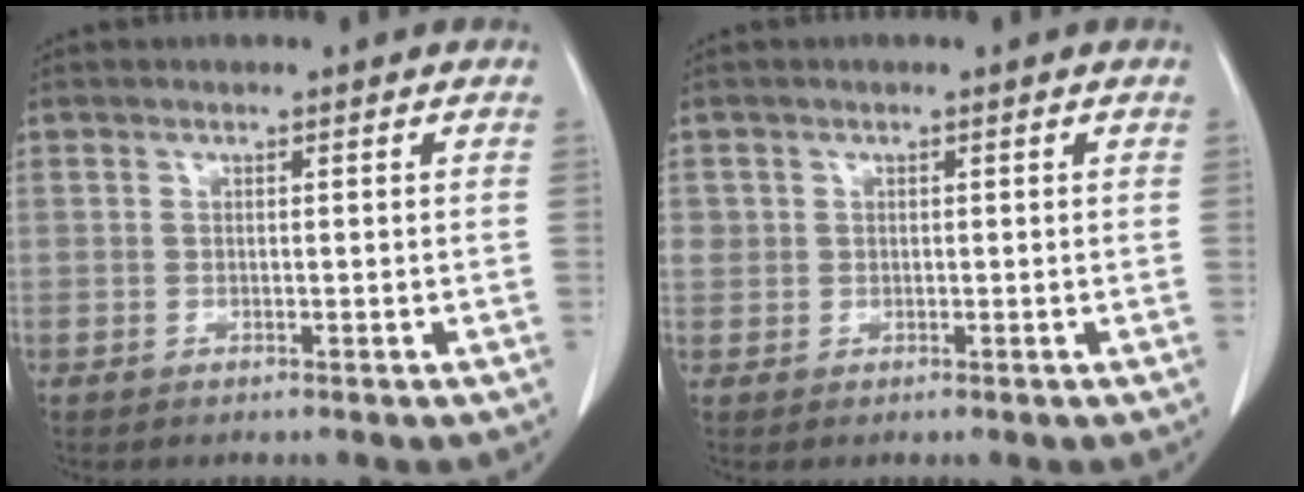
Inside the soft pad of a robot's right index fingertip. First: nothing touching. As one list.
[{"total": 1.8, "force": [0.6, 1.7, 0.3], "torque": [0.009, 0.006, 0.007]}]